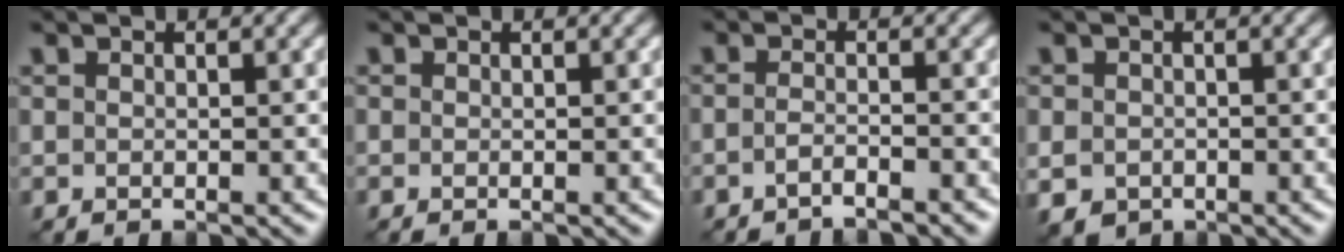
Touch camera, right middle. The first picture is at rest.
{"total": 0.0}
{"total": 1.7, "force": [-1.4, 0.0, 0.9], "torque": [-0.022, -0.001, -0.032]}
{"total": 2.0, "force": [-0.9, 1.6, 0.9], "torque": [-0.025, -0.007, -0.019]}